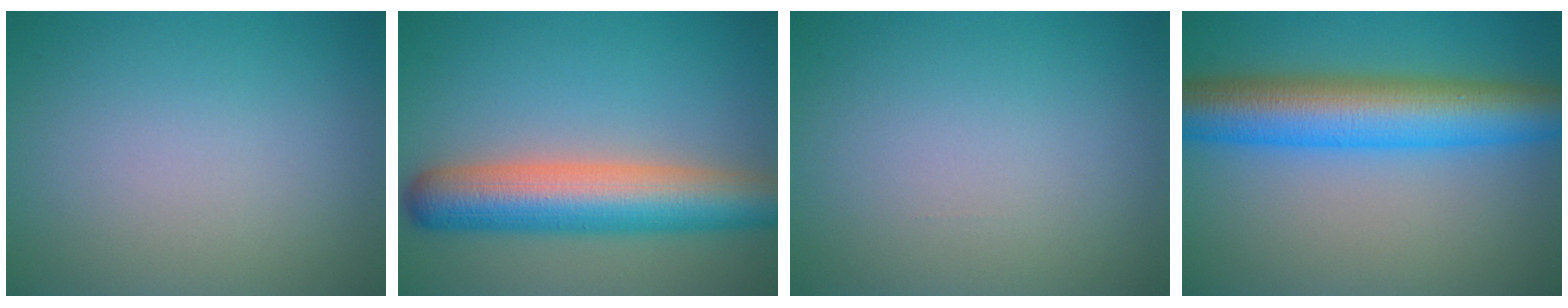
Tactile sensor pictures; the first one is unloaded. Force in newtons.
{"total": 8.8, "press": 8.8, "slide": 0.5}
{"total": 0.0}
{"total": 9.6, "press": 9.6, "slide": 0.1}